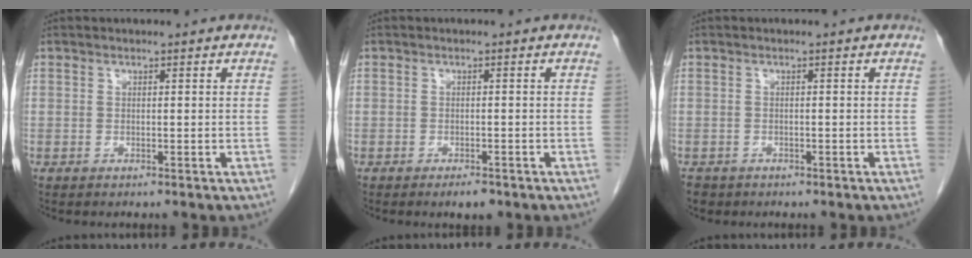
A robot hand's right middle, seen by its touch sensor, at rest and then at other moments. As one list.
[{"total": 2.1, "force": [-1.4, 0.7, 1.3], "torque": [-0.023, -0.003, -0.016]}, {"total": 2.4, "force": [-1.8, 1.6, 0.4], "torque": [-0.016, -0.003, -0.028]}]